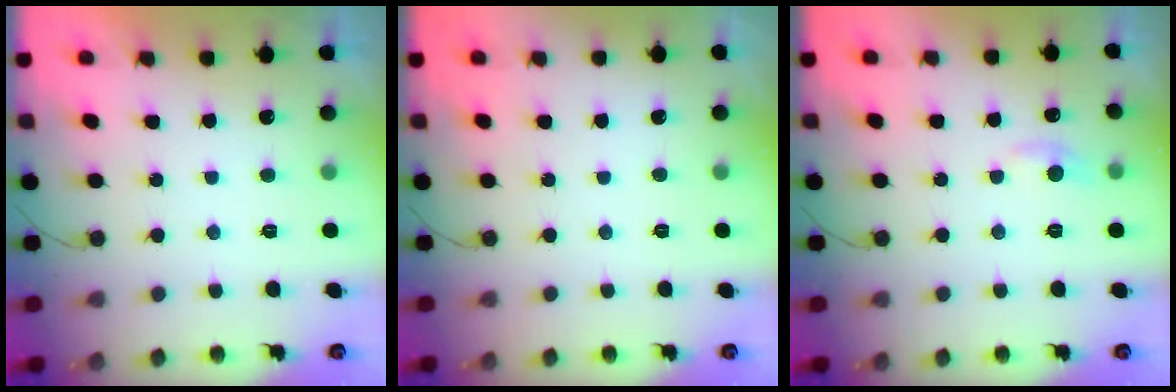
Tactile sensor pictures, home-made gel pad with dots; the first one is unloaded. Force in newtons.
{"total": 0.0}
{"total": 5.9, "press": 5.8, "slide": 0.8}